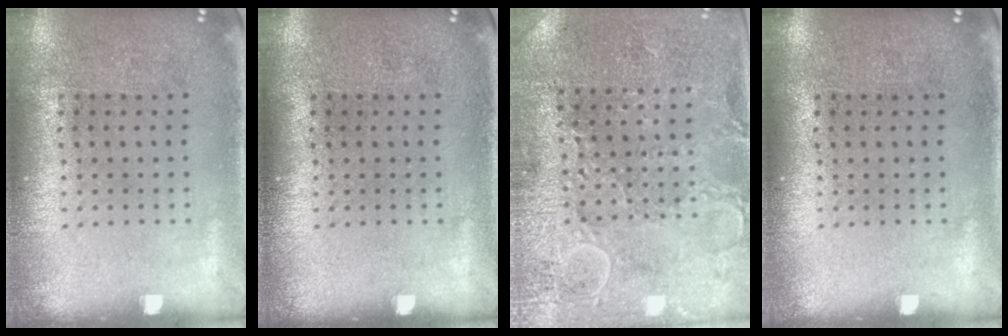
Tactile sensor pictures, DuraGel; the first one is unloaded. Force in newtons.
{"total": 0.0}
{"total": 2.9, "press": 2.8, "slide": 0.4}
{"total": 0.0}